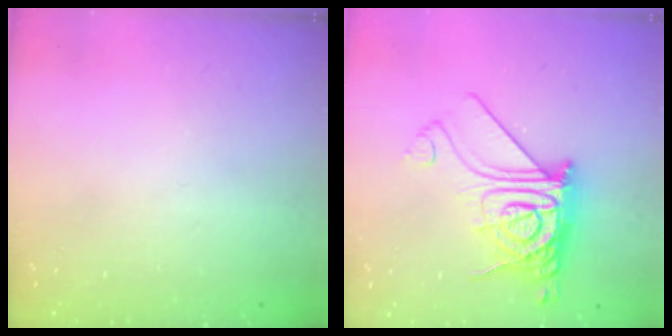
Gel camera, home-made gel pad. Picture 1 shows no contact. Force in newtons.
{"total": 20.3, "press": 20.2, "slide": 2.3}